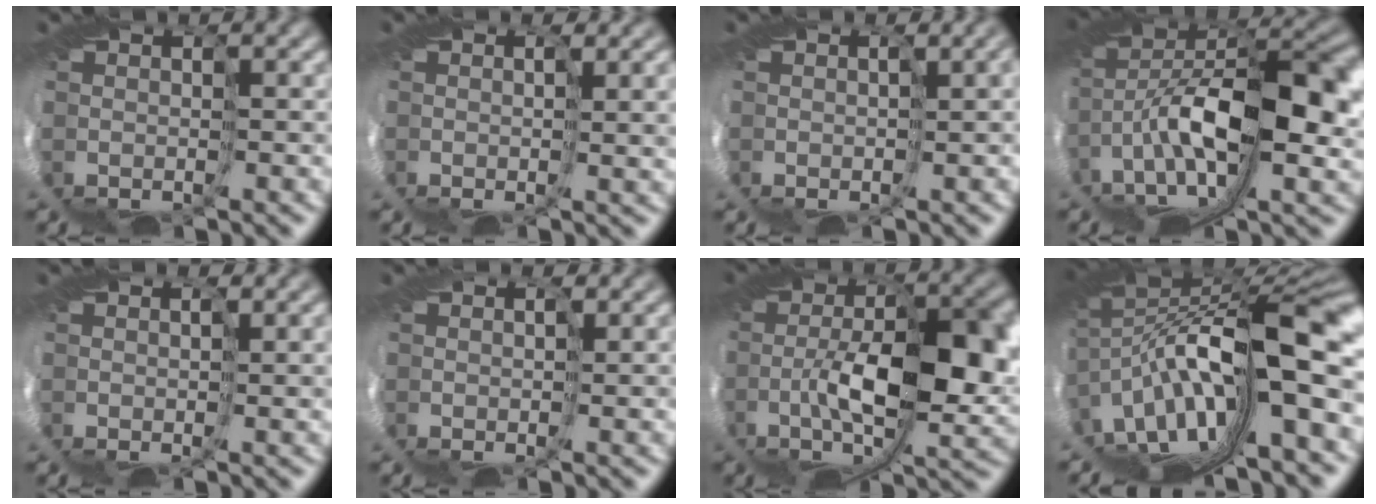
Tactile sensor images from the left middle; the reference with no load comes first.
{"total": 5.0, "force": [0.8, 2.3, 4.3], "torque": [-0.081, 0.005, 0.024]}
{"total": 2.8, "force": [-0.2, 0.9, 2.6], "torque": [-0.050, 0.001, 0.005]}
{"total": 10.2, "force": [0.7, 4.4, 9.2], "torque": [-0.185, 0.017, 0.007]}
{"total": 3.2, "force": [1.0, 1.3, 2.8], "torque": [-0.060, 0.006, 0.015]}
{"total": 1.6, "force": [0.8, 0.5, 1.3], "torque": [-0.034, 0.005, 0.006]}
{"total": 8.2, "force": [-0.3, 3.5, 7.4], "torque": [-0.155, -0.005, -0.008]}
{"total": 13.9, "force": [0.2, 4.3, 13.3], "torque": [-0.223, -0.020, 0.015]}